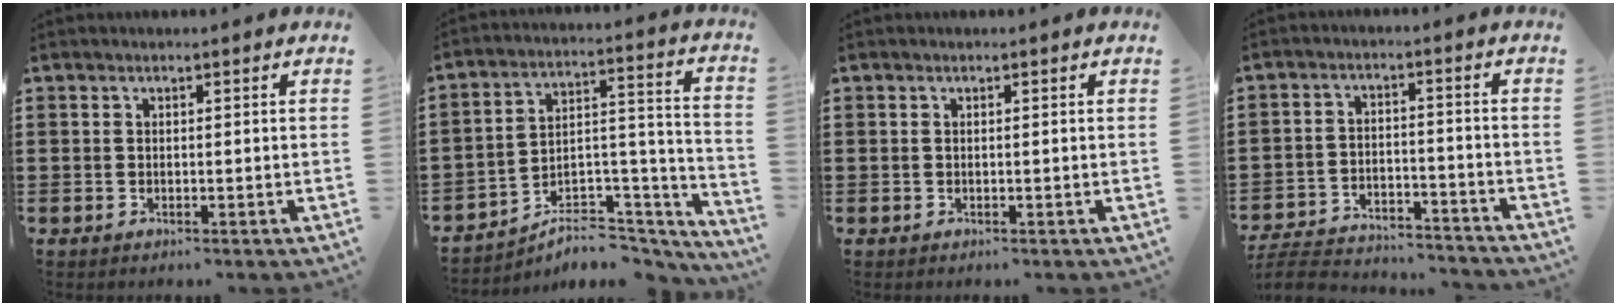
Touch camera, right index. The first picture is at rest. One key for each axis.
{"total": 5.1, "fx": -4.0, "fy": 2.5, "fz": 2.0, "tx": -0.035, "ty": -0.004, "tz": -0.075}
{"total": 0.0}
{"total": 5.8, "fx": -5.6, "fy": 0.7, "fz": 1.2, "tx": -0.037, "ty": 0.002, "tz": -0.115}